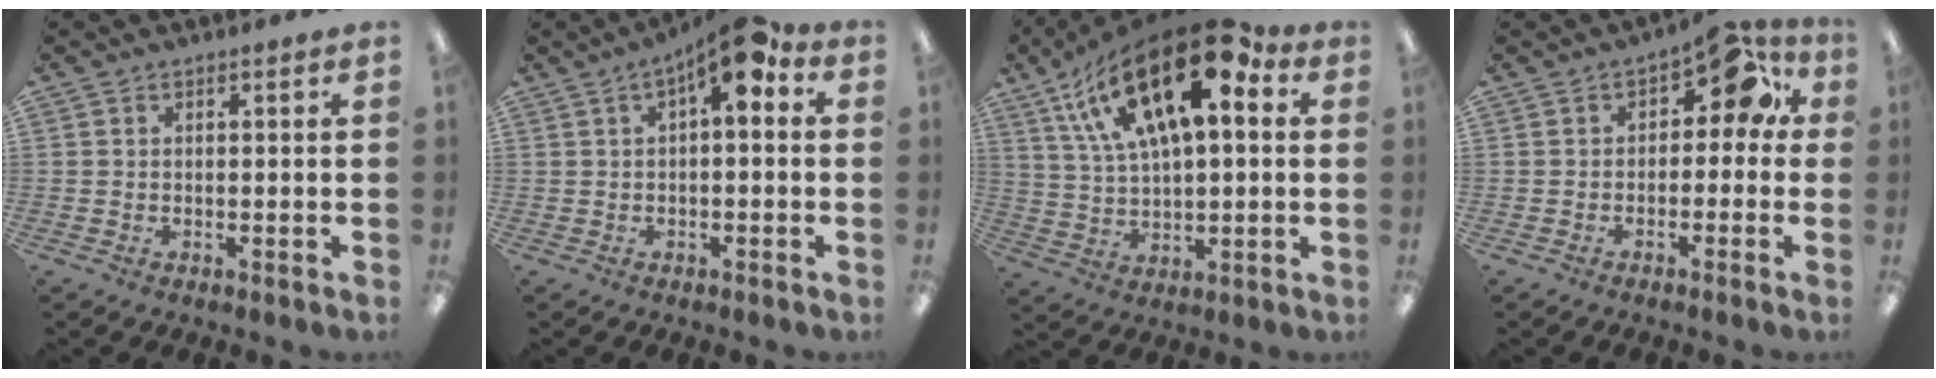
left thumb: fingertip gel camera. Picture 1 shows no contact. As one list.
[{"total": 9.8, "force": [3.9, 3.5, 8.3], "torque": [-0.118, -0.016, 0.064]}, {"total": 23.2, "force": [12.1, 10.1, 17.0], "torque": [-0.300, -0.054, 0.206]}, {"total": 7.3, "force": [2.4, 4.2, 5.5], "torque": [-0.071, -0.010, 0.035]}]